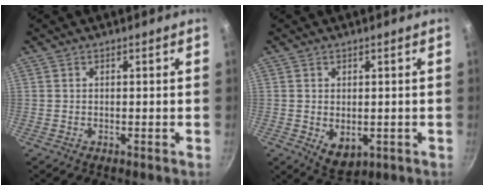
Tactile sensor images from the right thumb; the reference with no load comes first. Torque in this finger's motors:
{"motor_torque": [-0.14, 0.17, -0.36, 0.05, 0.13]}